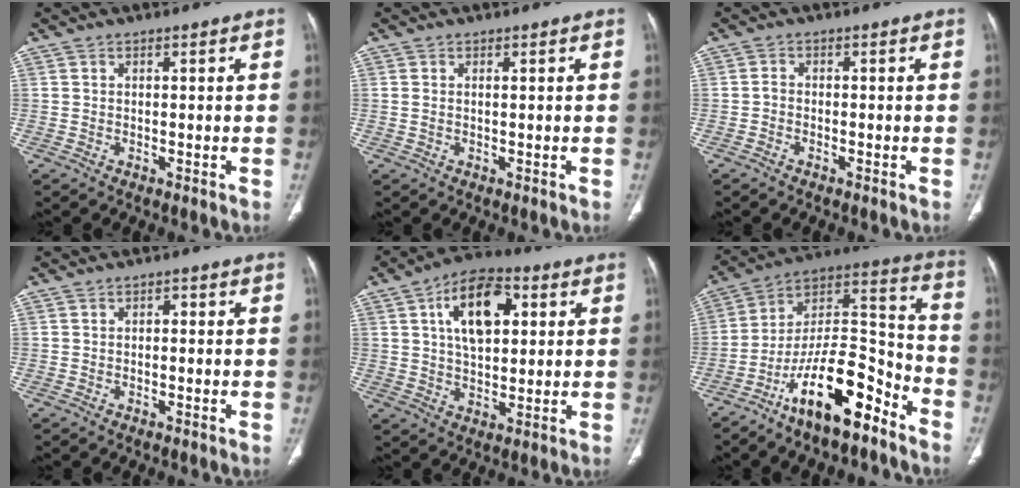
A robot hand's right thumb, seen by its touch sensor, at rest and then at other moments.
{"total": 0.9, "force": [0.2, 0.4, 0.8], "torque": [-0.031, 0.007, 0.009]}
{"total": 1.1, "force": [-0.6, 0.6, 0.6], "torque": [-0.010, 0.005, -0.017]}
{"total": 0.8, "force": [-0.1, 0.5, 0.6], "torque": [-0.003, 0.004, -0.007]}
{"total": 13.7, "force": [4.2, 7.6, 10.7], "torque": [-0.156, 0.002, 0.066]}
{"total": 18.6, "force": [-11.9, 6.2, 12.9], "torque": [-0.201, 0.096, -0.210]}